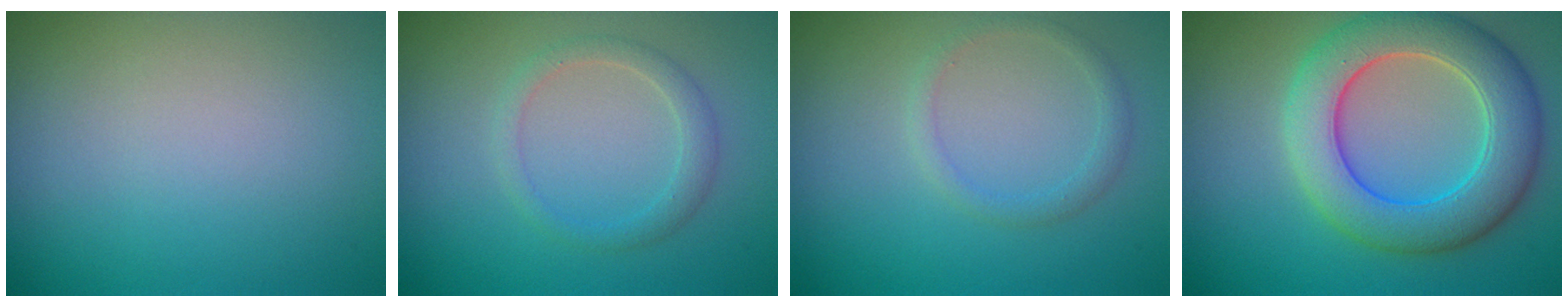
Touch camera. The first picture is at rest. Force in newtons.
{"total": 1.8, "press": 1.8, "slide": 0.1}
{"total": 1.4, "press": 1.4, "slide": 0.1}
{"total": 7.9, "press": 7.9, "slide": 0.4}